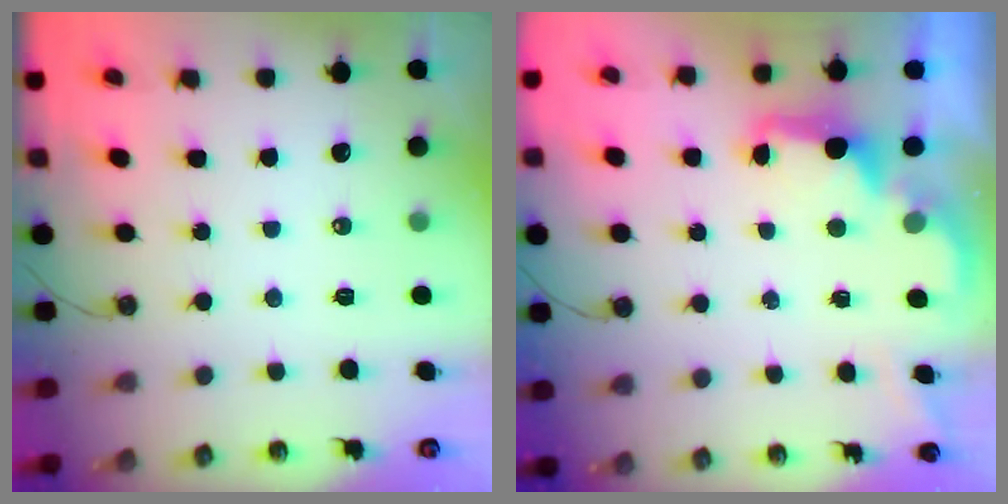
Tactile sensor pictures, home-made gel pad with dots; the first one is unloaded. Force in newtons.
{"total": 2.5, "press": 2.4, "slide": 0.6}